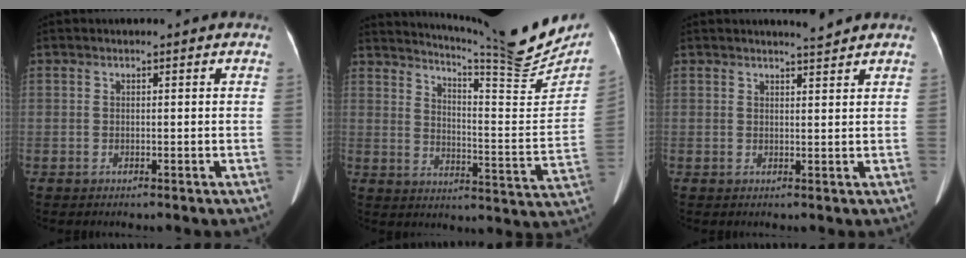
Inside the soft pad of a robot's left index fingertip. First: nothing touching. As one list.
[{"total": 19.7, "force": [17.9, 0.2, 8.3], "torque": [-0.133, -0.076, 0.234]}, {"total": 2.0, "force": [1.9, -0.5, 0.3], "torque": [-0.008, -0.013, 0.031]}]